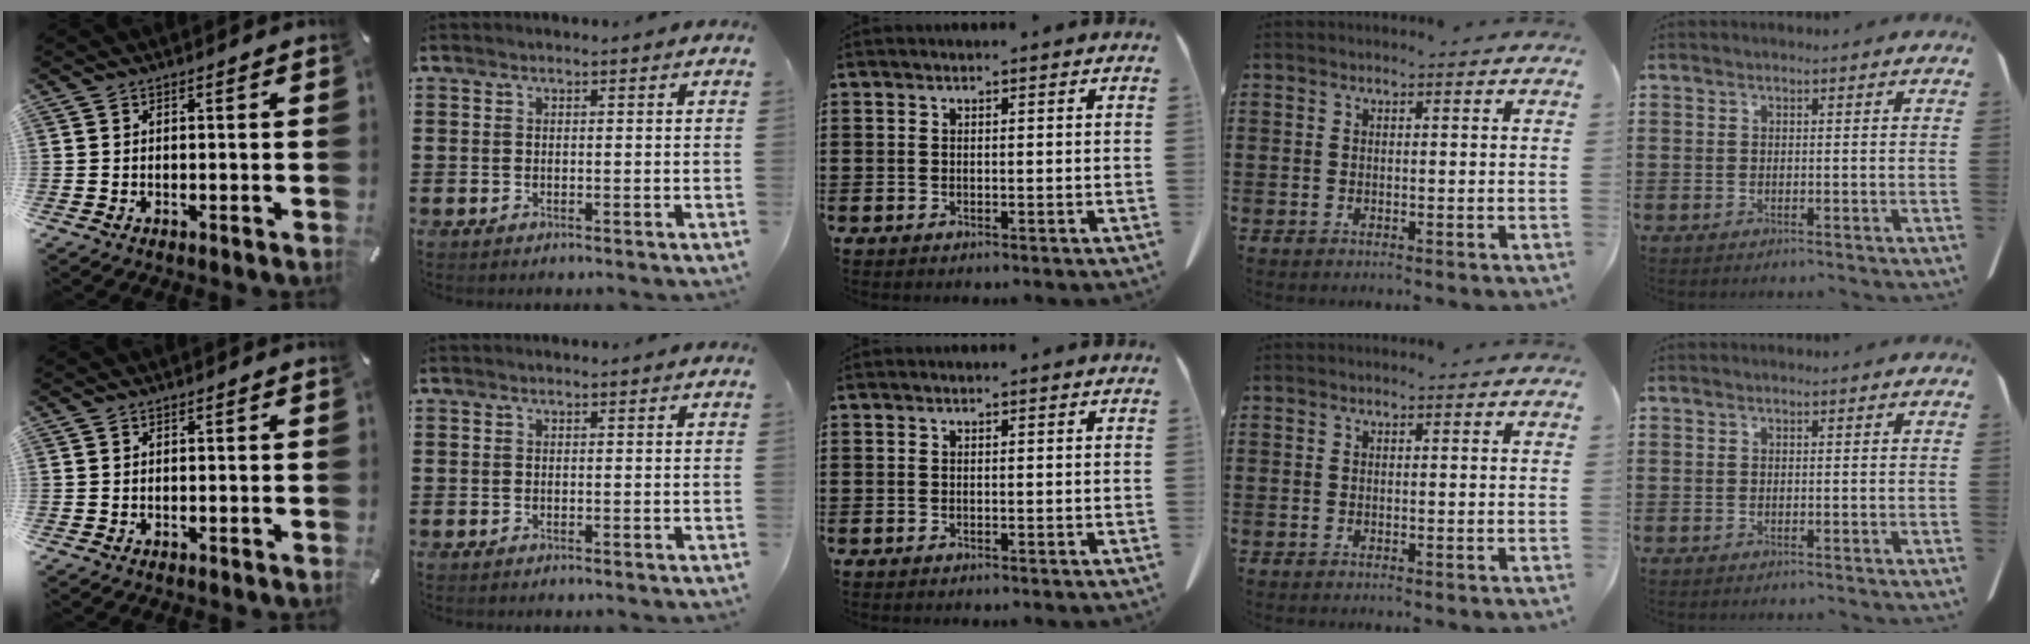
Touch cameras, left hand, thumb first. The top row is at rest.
{}